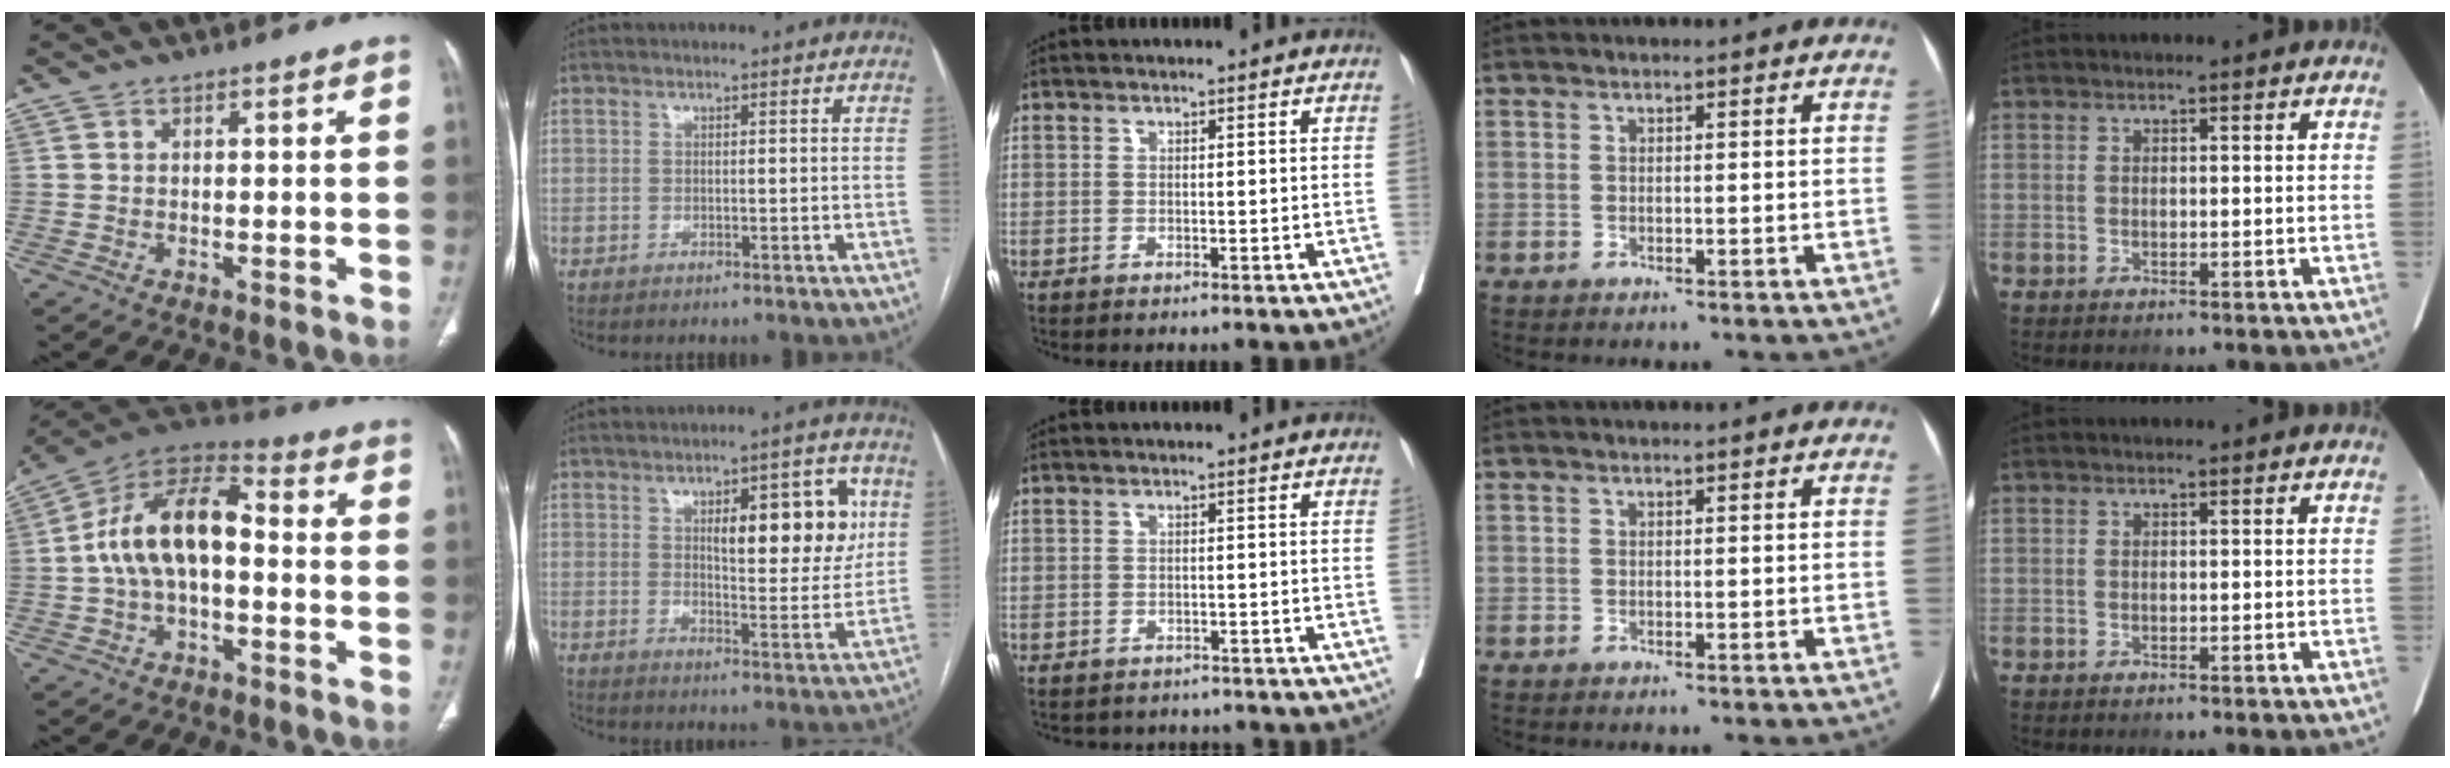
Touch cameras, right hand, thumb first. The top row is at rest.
{"thumb": {"total": 15.0, "force": [-0.7, 8.1, 12.6], "torque": [-0.218, 0.046, -0.024]}, "index": {"total": 11.9, "force": [3.5, 3.9, 10.7], "torque": [-0.141, 0.011, 0.053]}, "middle": {"total": 9.4, "force": [-8.6, 2.7, 2.4], "torque": [-0.040, 0.001, -0.092]}}